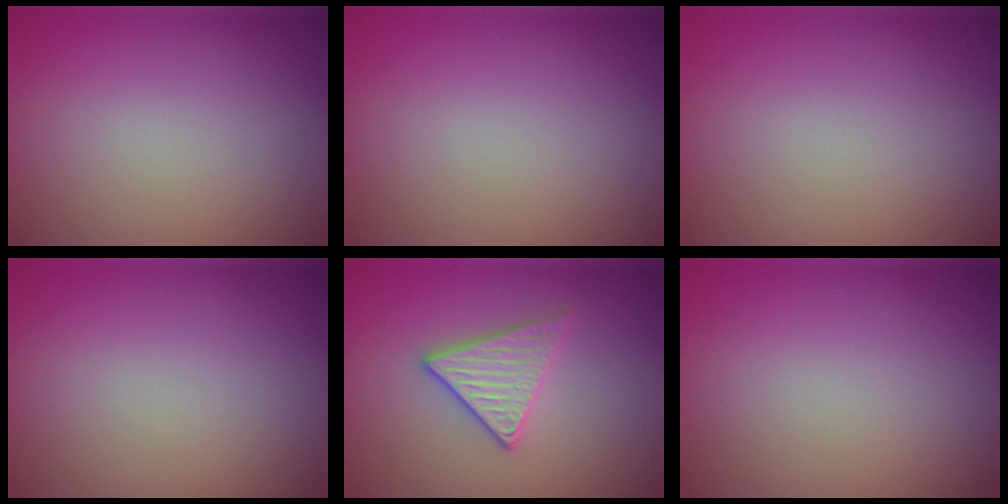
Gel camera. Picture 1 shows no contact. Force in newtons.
{"total": 0.0}
{"total": 0.0}
{"total": 0.0}
{"total": 2.9, "press": 2.8, "slide": 0.7}
{"total": 0.0}